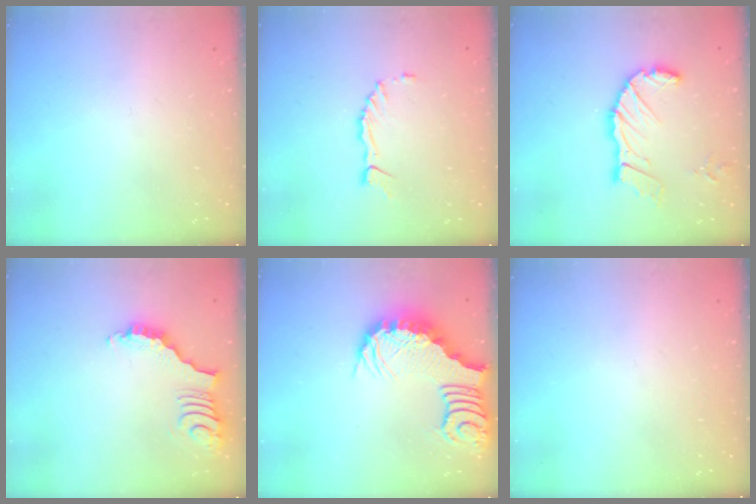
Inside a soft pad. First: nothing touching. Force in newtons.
{"total": 3.3, "press": 3.3, "slide": 0.4}
{"total": 12.7, "press": 12.6, "slide": 1.6}
{"total": 3.8, "press": 3.7, "slide": 0.7}
{"total": 3.7, "press": 3.6, "slide": 0.7}
{"total": 0.0}